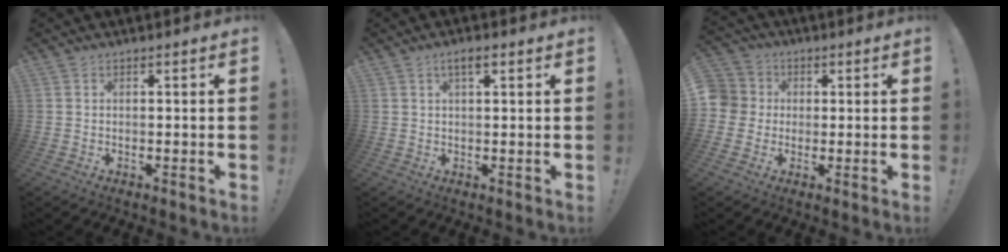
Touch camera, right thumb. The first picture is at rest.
{"total": 3.3, "force": [1.5, 1.1, 2.7], "torque": [-0.049, 0.001, 0.024]}
{"total": 6.7, "force": [0.0, 6.5, 1.5], "torque": [-0.033, 0.007, 0.001]}